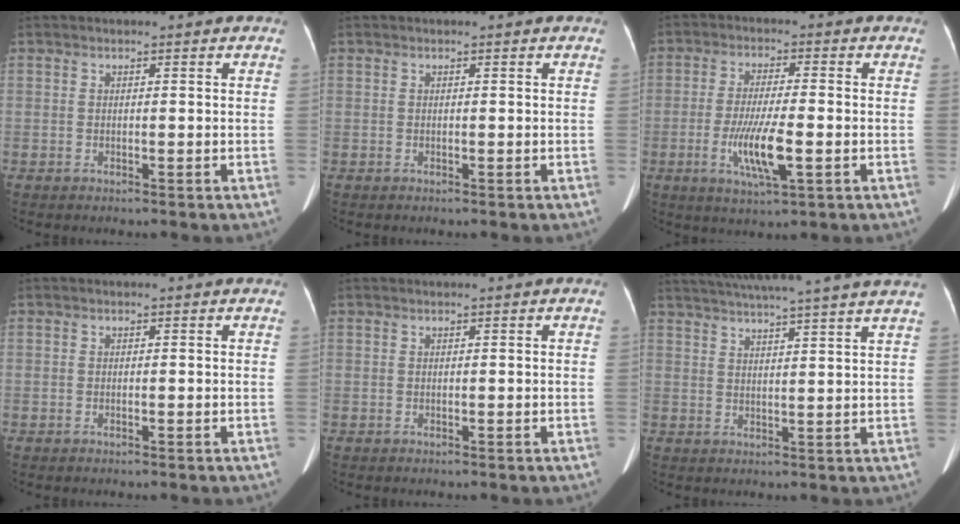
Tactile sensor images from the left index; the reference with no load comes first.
{"total": 0.0}
{"total": 8.3, "force": [-2.4, 1.0, 7.9], "torque": [-0.155, -0.016, -0.042]}
{"total": 0.0}
{"total": 0.0}
{"total": 19.0, "force": [16.7, -1.3, 9.0], "torque": [-0.156, -0.003, 0.222]}